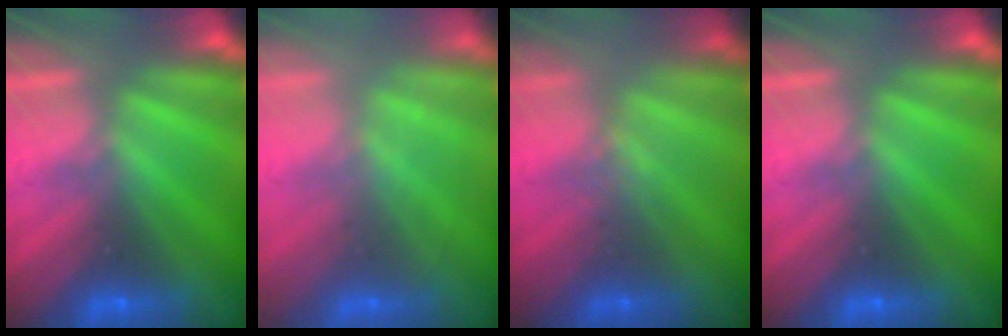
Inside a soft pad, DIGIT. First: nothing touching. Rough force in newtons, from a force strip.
{"total": 2.4}
{"total": 2.5}
{"total": 0.0}